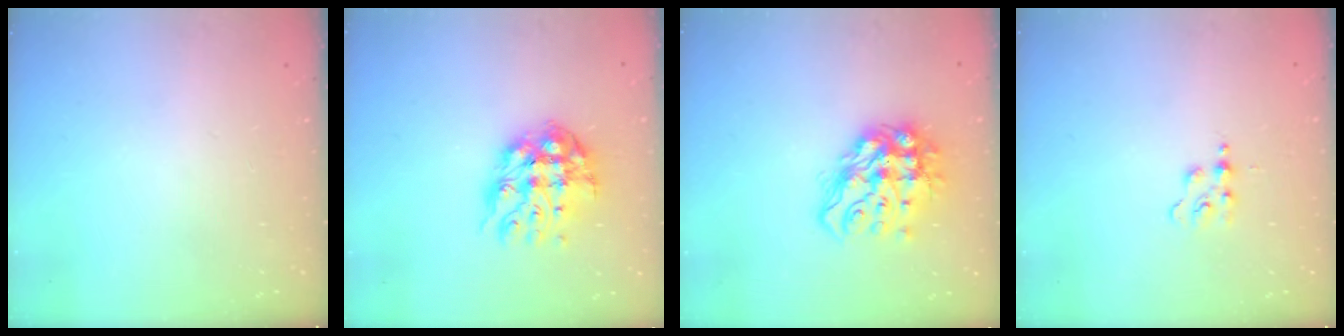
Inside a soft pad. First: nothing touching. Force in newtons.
{"total": 14.5, "press": 14.4, "slide": 0.8}
{"total": 16.3, "press": 16.2, "slide": 1.9}
{"total": 3.3, "press": 3.2, "slide": 0.3}